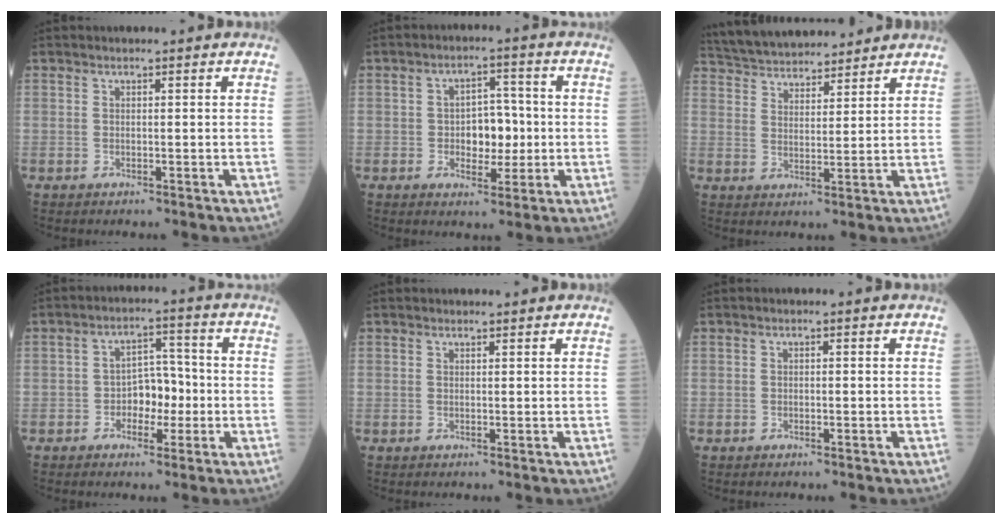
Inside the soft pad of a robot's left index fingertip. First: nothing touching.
{"total": 5.6, "force": [-0.8, 3.5, 4.4], "torque": [-0.062, 0.010, -0.011]}
{"total": 15.4, "force": [14.3, 3.5, 4.6], "torque": [-0.086, 0.034, 0.232]}
{"total": 5.2, "force": [-1.6, 3.2, 3.7], "torque": [-0.053, 0.014, -0.031]}
{"total": 0.8, "force": [0.8, 0.1, 0.0], "torque": [-0.007, 0.003, 0.015]}
{"total": 0.0}